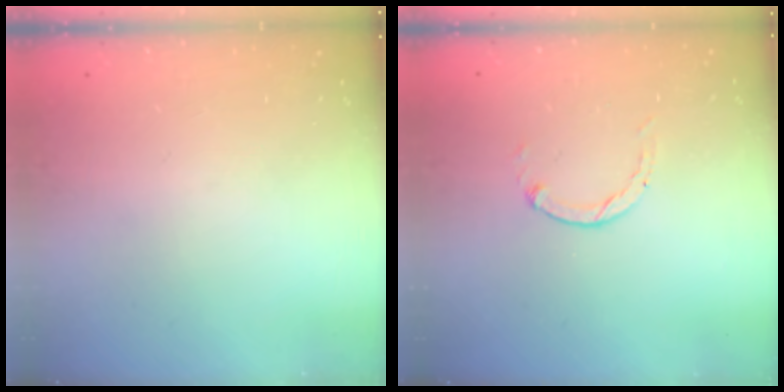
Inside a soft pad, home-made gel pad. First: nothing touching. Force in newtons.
{"total": 0.7, "press": 0.6, "slide": 0.2}